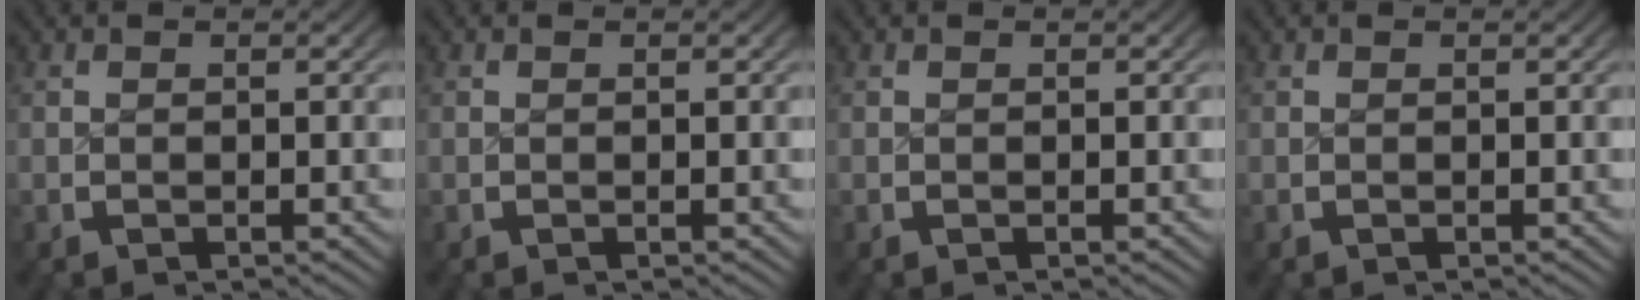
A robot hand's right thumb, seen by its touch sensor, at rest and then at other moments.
{"total": 0.0}
{"total": 0.0}
{"total": 0.0}